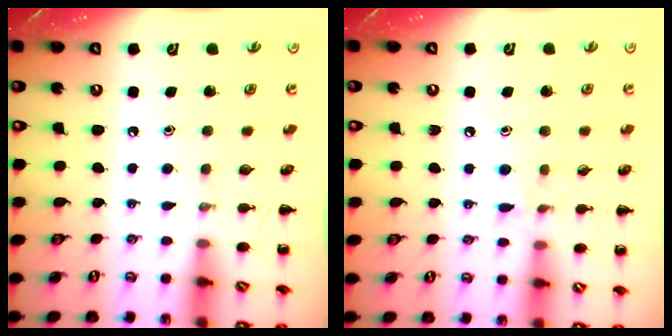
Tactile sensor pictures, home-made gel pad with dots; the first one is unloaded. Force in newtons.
{"total": 6.5, "press": 6.1, "slide": 2.4}